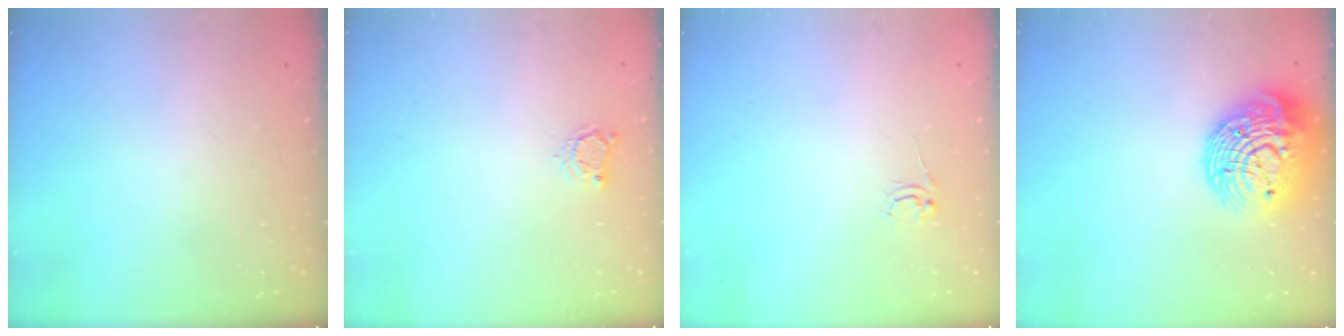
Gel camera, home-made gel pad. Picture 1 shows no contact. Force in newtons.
{"total": 3.3, "press": 3.3, "slide": 0.5}
{"total": 2.5, "press": 2.5, "slide": 0.2}
{"total": 18.4, "press": 18.3, "slide": 1.3}